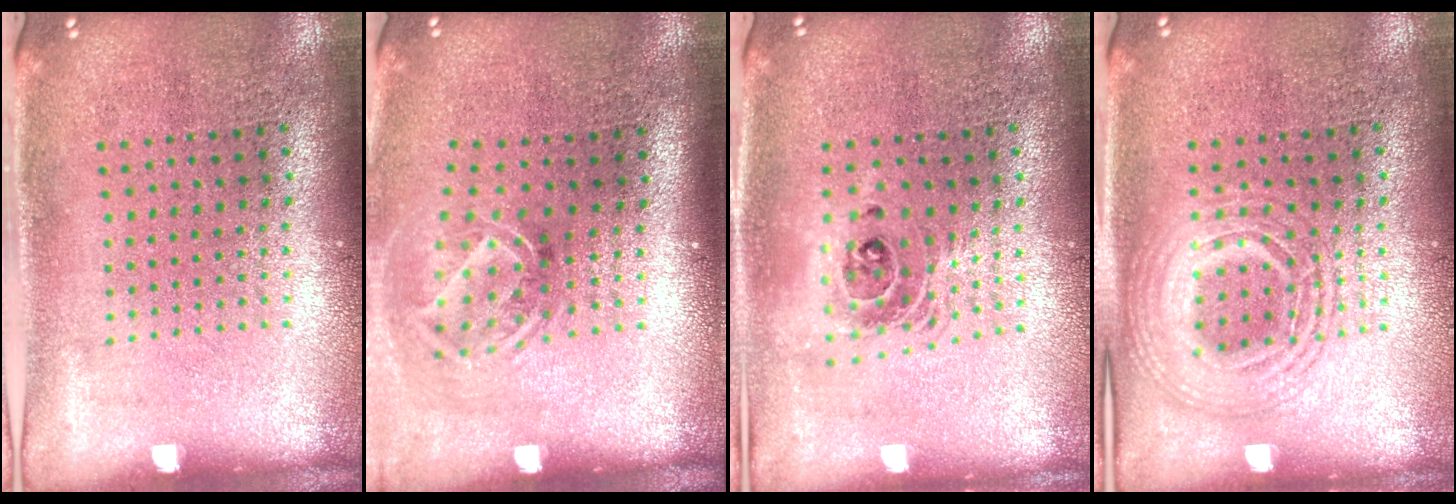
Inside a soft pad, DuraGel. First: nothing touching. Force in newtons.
{"total": 1.9, "press": 1.3, "slide": 1.4}
{"total": 1.4, "press": 1.2, "slide": 0.8}
{"total": 2.3, "press": 2.3, "slide": 0.3}